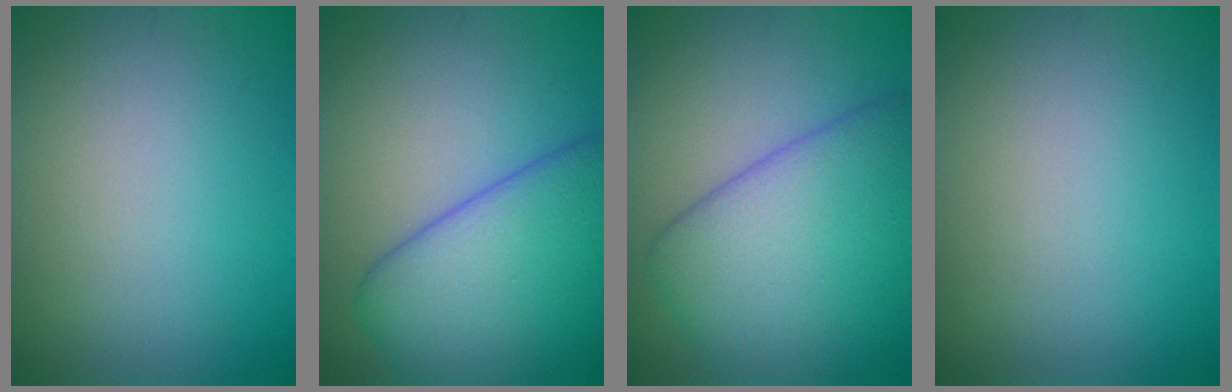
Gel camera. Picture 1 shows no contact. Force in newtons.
{"total": 9.0, "press": 9.0, "slide": 0.6}
{"total": 8.6, "press": 8.6, "slide": 0.4}
{"total": 0.0}